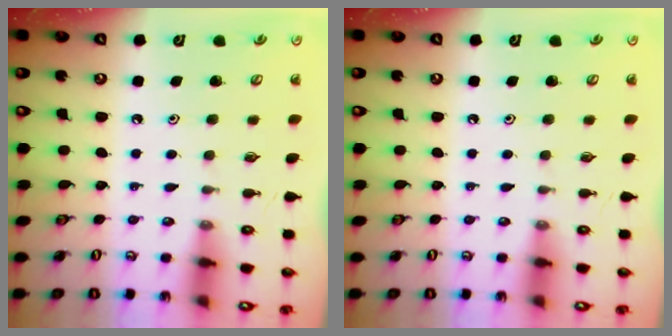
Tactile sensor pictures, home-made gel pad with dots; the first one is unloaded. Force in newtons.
{"total": 0.0}